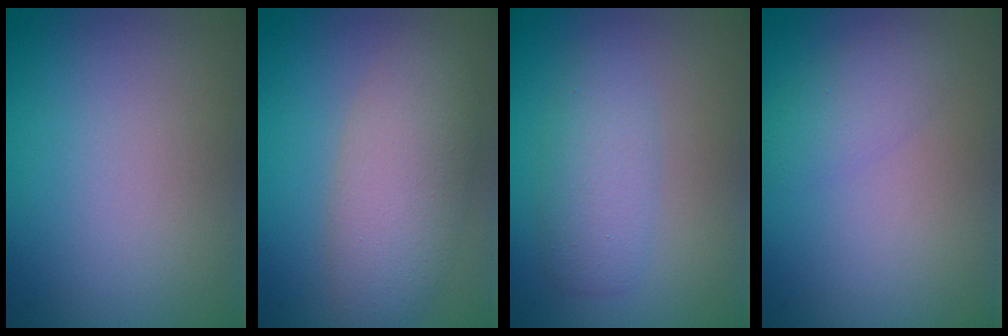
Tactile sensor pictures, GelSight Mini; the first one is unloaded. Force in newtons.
{"total": 5.1, "press": 5.1, "slide": 0.3}
{"total": 2.9, "press": 2.9, "slide": 0.1}
{"total": 2.0, "press": 2.0, "slide": 0.2}